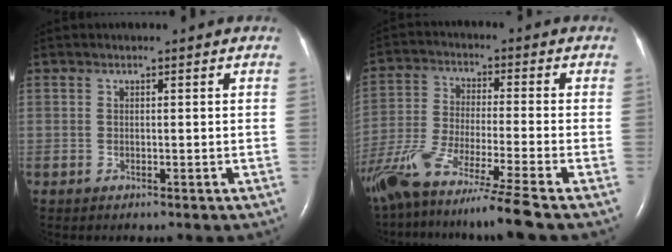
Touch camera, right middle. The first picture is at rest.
{"total": 16.1, "force": [-12.9, -1.5, 9.5], "torque": [-0.194, -0.057, -0.231]}